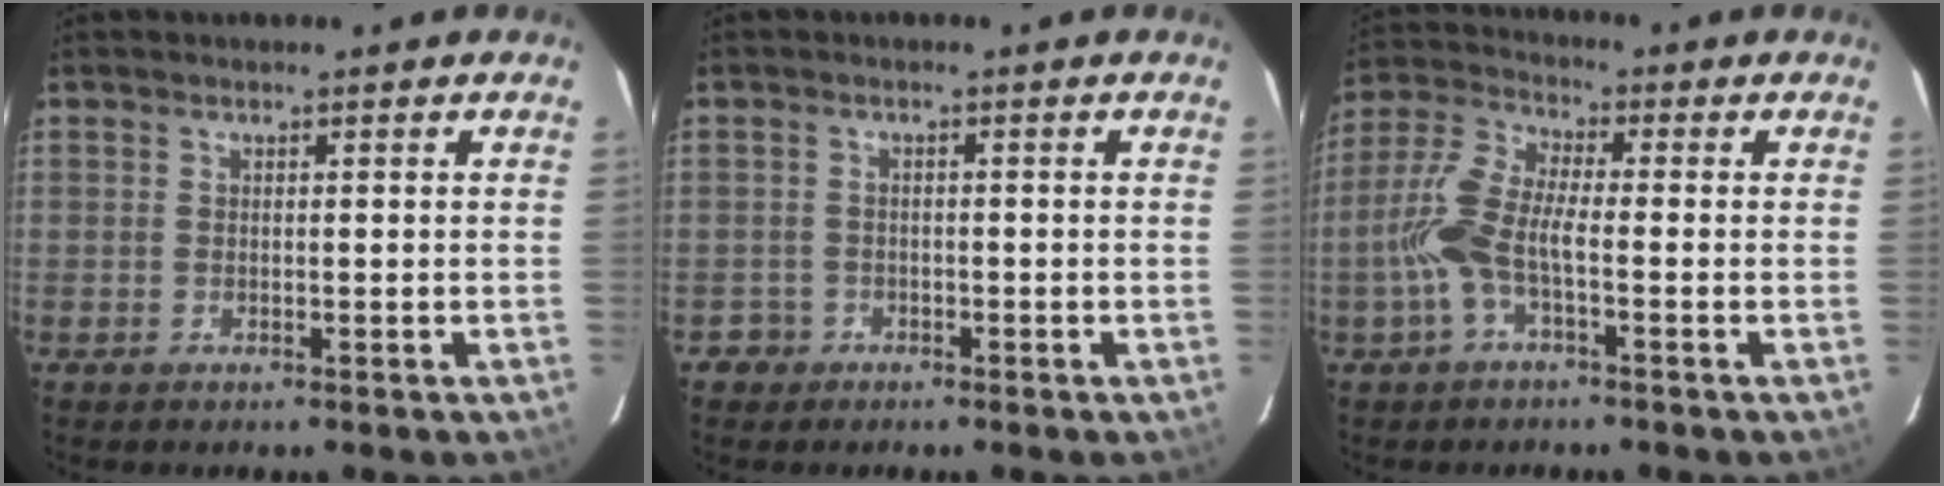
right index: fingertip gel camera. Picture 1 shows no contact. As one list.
[{"total": 2.8, "force": [-1.4, 2.5, -0.1], "torque": [0.001, 0.017, -0.021]}, {"total": 8.7, "force": [-2.6, 2.5, 7.9], "torque": [-0.186, 0.010, -0.055]}]